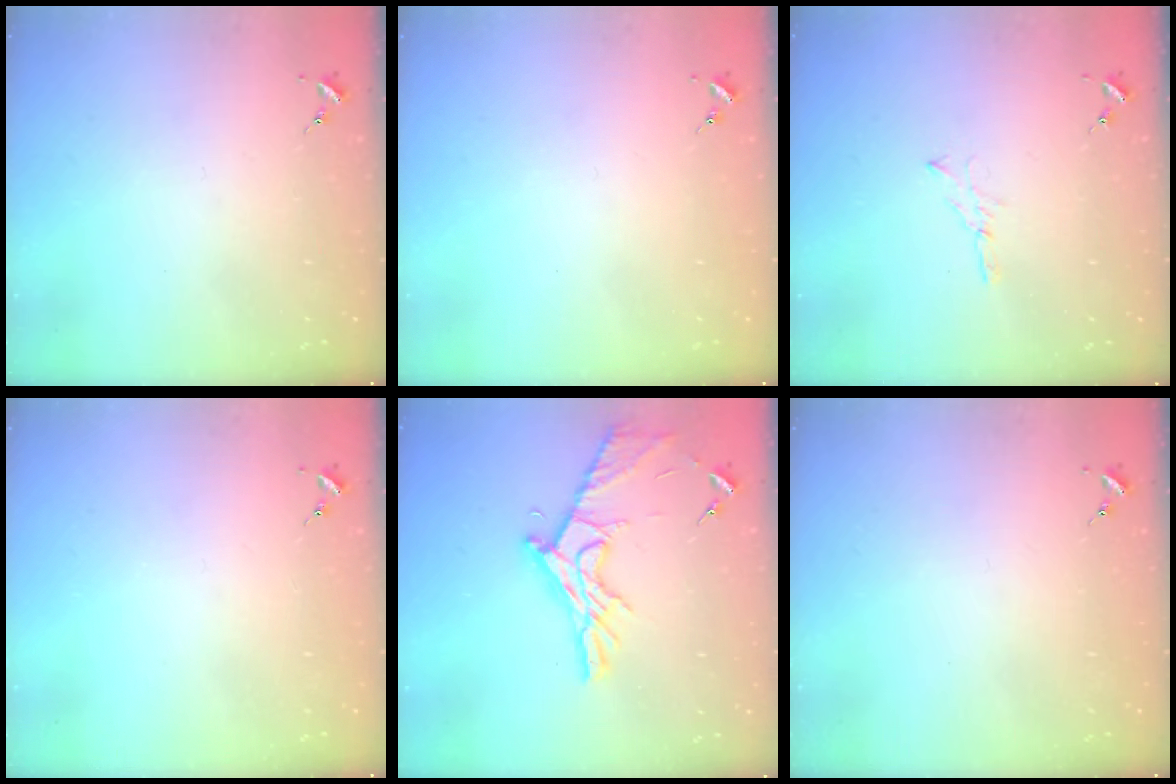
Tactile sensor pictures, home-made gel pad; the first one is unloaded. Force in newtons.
{"total": 0.0}
{"total": 3.5, "press": 3.5, "slide": 0.4}
{"total": 0.0}
{"total": 13.9, "press": 13.9, "slide": 0.7}
{"total": 0.0}